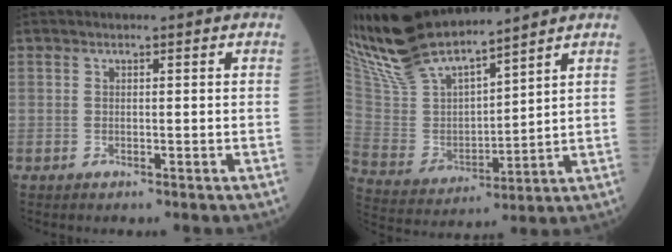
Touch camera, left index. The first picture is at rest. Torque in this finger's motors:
{"motor_torque": [-0.47, -0.59, -0.21, -0.09]}